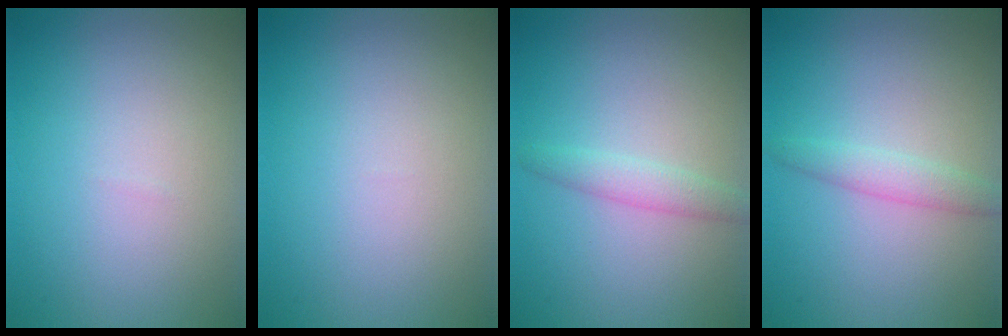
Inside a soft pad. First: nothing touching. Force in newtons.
{"total": 0.0}
{"total": 1.8, "press": 1.8, "slide": 0.1}
{"total": 1.8, "press": 1.8, "slide": 0.1}